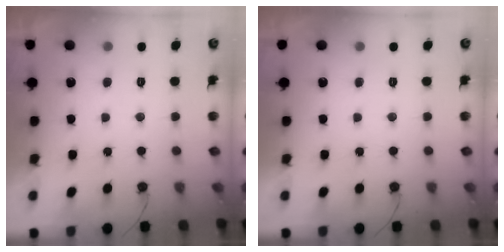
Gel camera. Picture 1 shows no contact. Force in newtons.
{"total": 0.0}